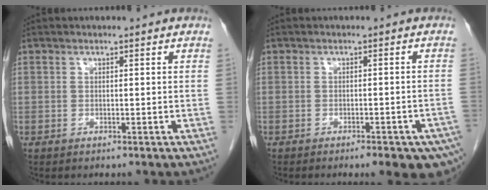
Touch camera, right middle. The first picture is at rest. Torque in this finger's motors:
{"motor_torque": [1.10, -1.03, 0.07, 0.04]}